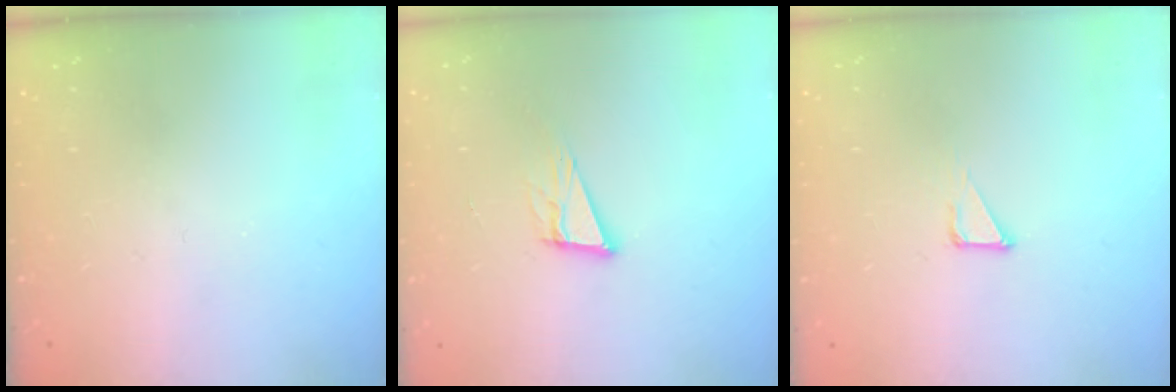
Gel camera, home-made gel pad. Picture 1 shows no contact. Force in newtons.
{"total": 10.3, "press": 9.7, "slide": 3.3}
{"total": 3.1, "press": 3.1, "slide": 0.2}